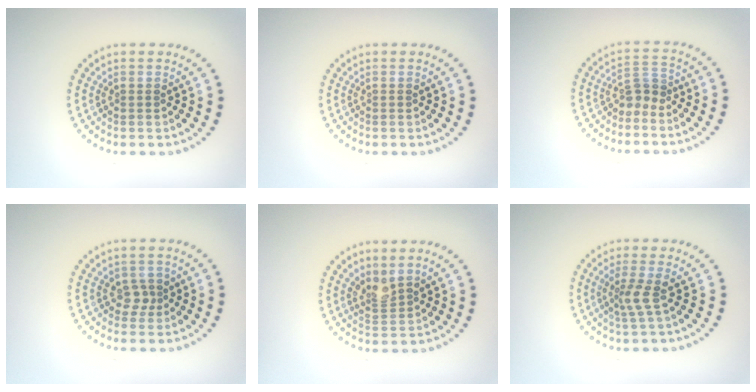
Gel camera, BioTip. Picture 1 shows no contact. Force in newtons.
{"total": 0.0}
{"total": 1.8, "press": 1.4, "slide": 1.2}
{"total": 1.4, "press": 1.1, "slide": 0.8}
{"total": 2.1, "press": 1.5, "slide": 1.4}
{"total": 2.0, "press": 1.3, "slide": 1.5}